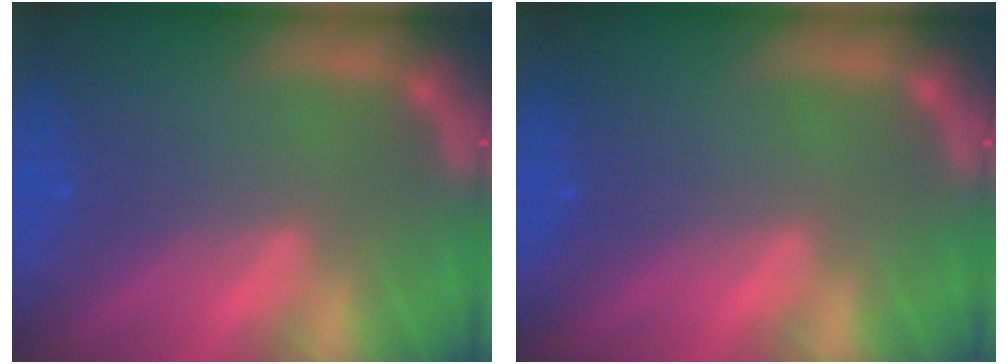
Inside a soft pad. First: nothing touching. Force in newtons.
{"total": 0.0}